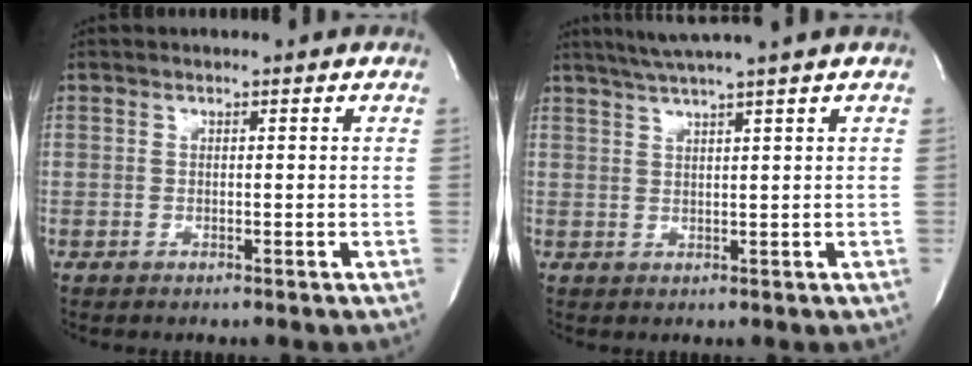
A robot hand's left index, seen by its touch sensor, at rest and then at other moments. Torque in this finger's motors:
{"motor_torque": [0.19, -0.31, 0.13, 0.01]}